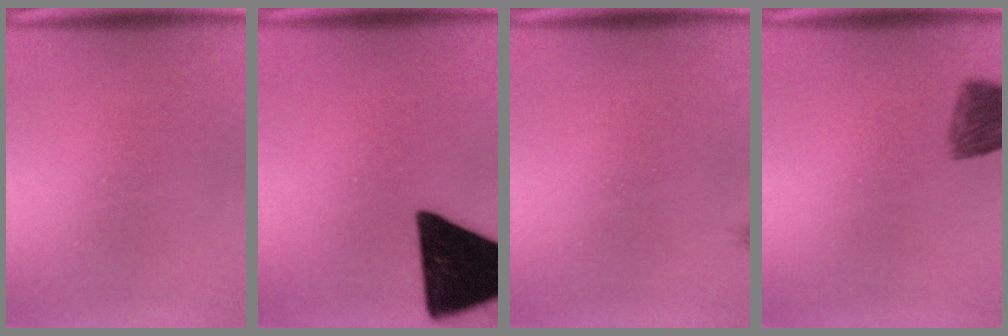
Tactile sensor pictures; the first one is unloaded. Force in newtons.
{"total": 19.5}
{"total": 0.6}
{"total": 6.0}